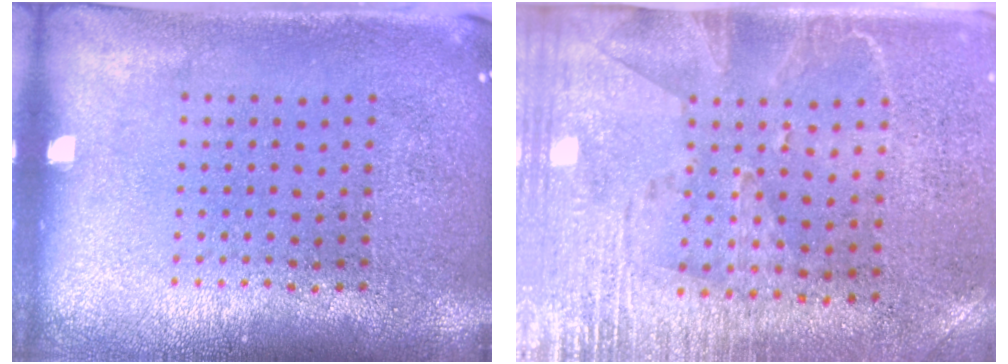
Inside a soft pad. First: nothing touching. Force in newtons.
{"total": 2.8, "press": 2.4, "slide": 1.5}